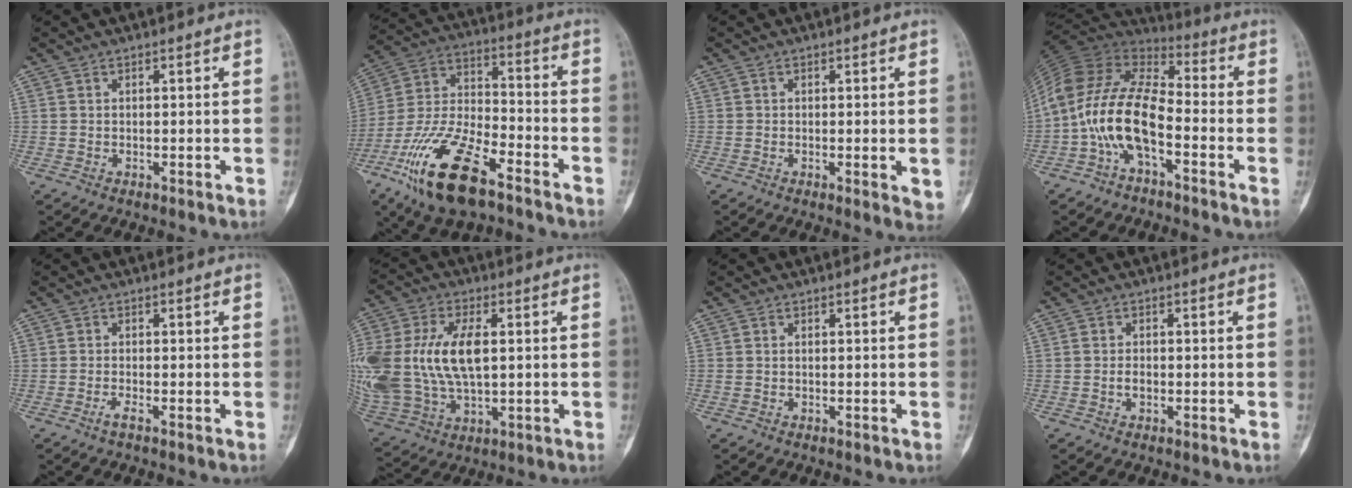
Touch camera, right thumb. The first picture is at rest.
{"total": 19.8, "force": [-11.5, 7.9, 14.1], "torque": [-0.284, 0.052, -0.213]}
{"total": 3.6, "force": [-0.5, 1.0, 3.4], "torque": [-0.038, -0.010, -0.005]}
{"total": 16.4, "force": [-5.2, 7.9, 13.4], "torque": [-0.270, 0.066, -0.105]}
{"total": 1.2, "force": [-0.8, 0.0, 0.9], "torque": [-0.023, -0.002, -0.019]}
{"total": 22.8, "force": [2.0, 12.9, 18.7], "torque": [-0.441, 0.004, 0.045]}
{"total": 0.0}
{"total": 1.6, "force": [-0.5, 1.1, 1.2], "torque": [-0.020, 0.004, -0.009]}